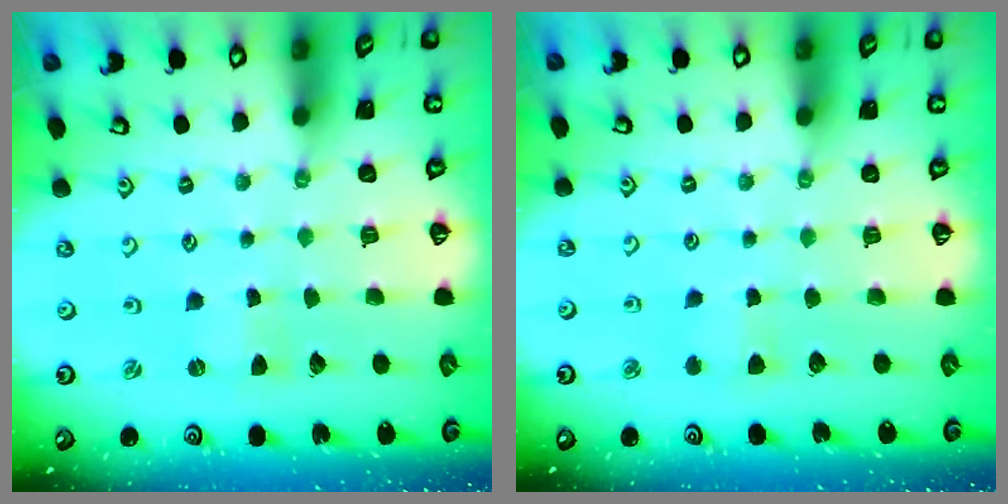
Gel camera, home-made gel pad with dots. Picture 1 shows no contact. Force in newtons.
{"total": 2.8, "press": 2.8, "slide": 0.5}